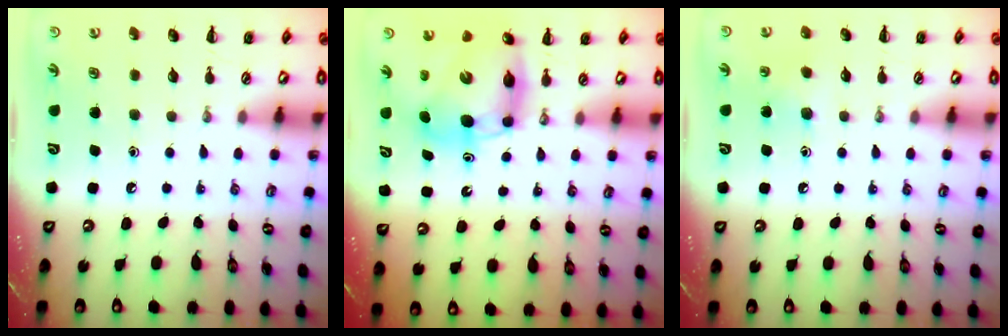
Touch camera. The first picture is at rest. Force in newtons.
{"total": 7.9, "press": 7.6, "slide": 2.0}
{"total": 5.8, "press": 5.6, "slide": 1.5}